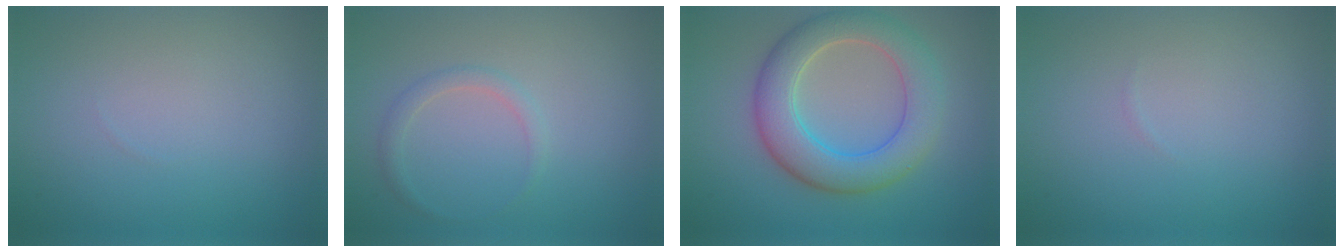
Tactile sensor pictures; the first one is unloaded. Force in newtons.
{"total": 1.3, "press": 1.3, "slide": 0.1}
{"total": 6.5, "press": 6.5, "slide": 0.3}
{"total": 0.0}